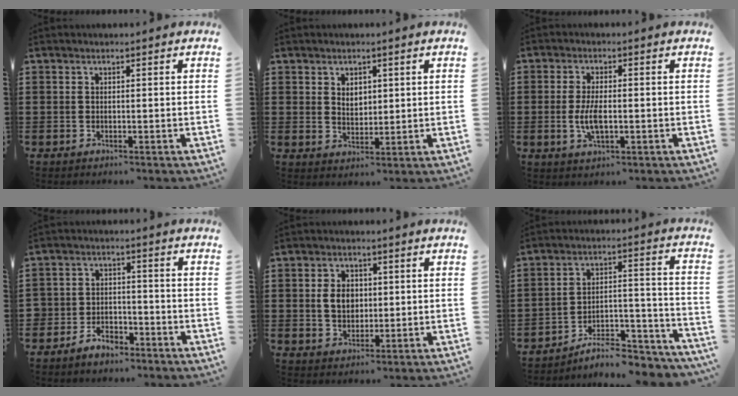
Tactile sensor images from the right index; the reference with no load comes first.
{"total": 2.6, "force": [1.5, 1.9, 1.1], "torque": [-0.018, 0.004, 0.026]}
{"total": 4.7, "force": [-0.6, 1.9, 4.3], "torque": [-0.097, -0.004, -0.017]}
{"total": 4.1, "force": [-3.6, 1.9, 0.7], "torque": [-0.015, 0.013, -0.072]}
{"total": 4.7, "force": [0.3, 3.5, 3.1], "torque": [-0.069, 0.008, -0.001]}
{"total": 7.9, "force": [-6.9, 2.0, 3.2], "torque": [-0.040, 0.019, -0.129]}